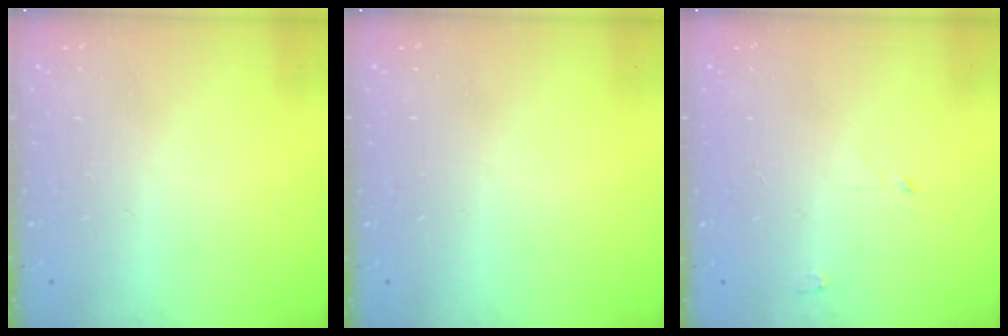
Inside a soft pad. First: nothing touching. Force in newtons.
{"total": 0.0}
{"total": 2.4, "press": 2.4, "slide": 0.2}